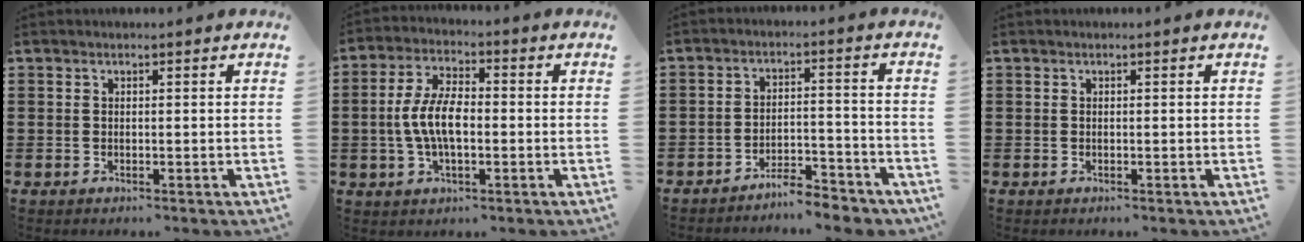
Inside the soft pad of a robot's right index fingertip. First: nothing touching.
{"total": 7.6, "force": [-0.9, 3.4, 6.8], "torque": [-0.155, -0.003, -0.024]}
{"total": 5.0, "force": [-4.9, 0.4, 1.3], "torque": [-0.023, 0.007, -0.097]}
{"total": 0.0}